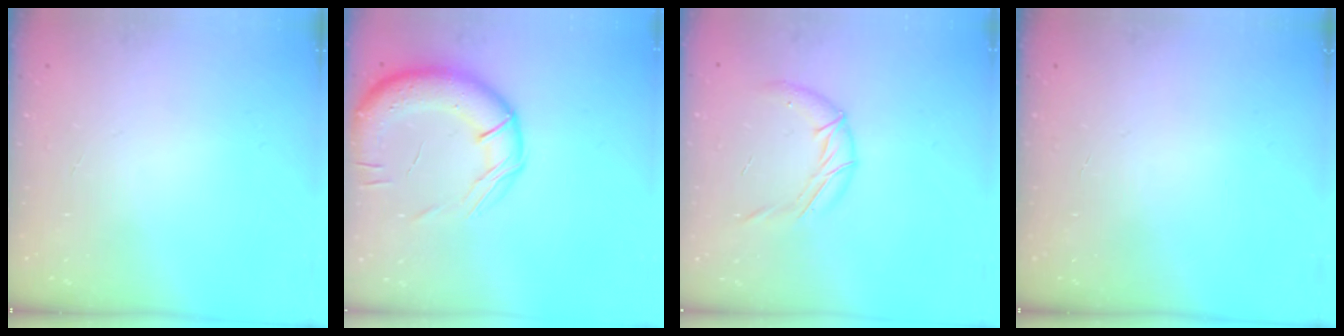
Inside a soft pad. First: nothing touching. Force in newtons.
{"total": 17.3, "press": 16.9, "slide": 3.5}
{"total": 9.5, "press": 9.4, "slide": 1.1}
{"total": 0.0}